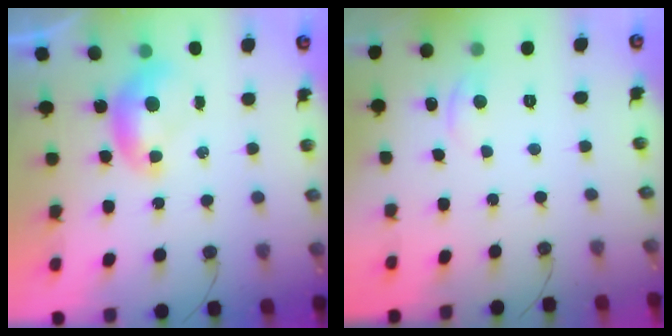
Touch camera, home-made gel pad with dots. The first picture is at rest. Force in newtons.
{"total": 0.5, "press": 0.3, "slide": 0.5}